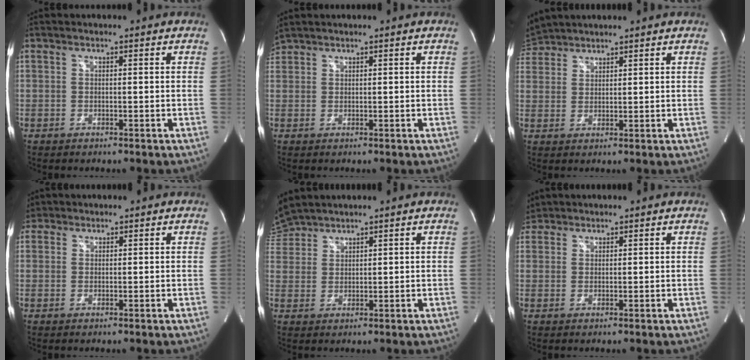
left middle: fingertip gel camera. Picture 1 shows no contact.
{"total": 1.9, "force": [1.8, -0.2, 0.5], "torque": [-0.025, 0.027, 0.046]}
{"total": 5.0, "force": [4.9, 1.1, 0.4], "torque": [-0.017, 0.030, 0.097]}
{"total": 3.4, "force": [2.4, 2.4, 0.1], "torque": [0.000, 0.015, 0.043]}
{"total": 5.6, "force": [5.5, 0.4, 0.7], "torque": [-0.034, 0.023, 0.121]}
{"total": 3.4, "force": [3.0, 1.7, -0.1], "torque": [0.001, 0.016, 0.057]}